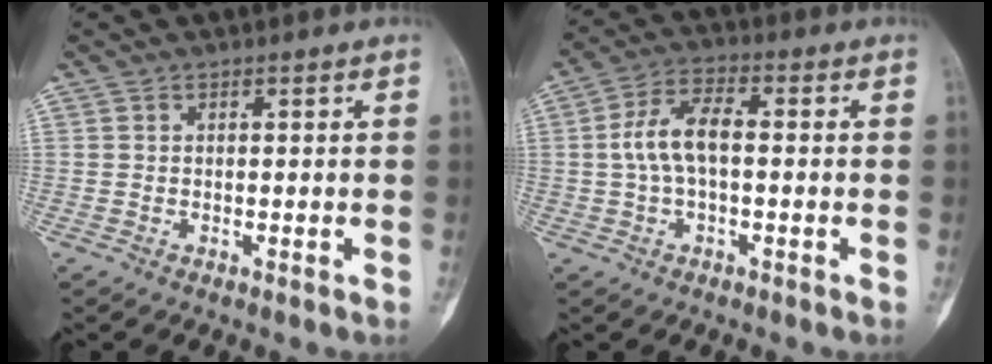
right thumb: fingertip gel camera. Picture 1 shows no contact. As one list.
[{"total": 8.3, "force": [0.1, 4.1, 7.2], "torque": [-0.148, 0.027, -0.005]}]